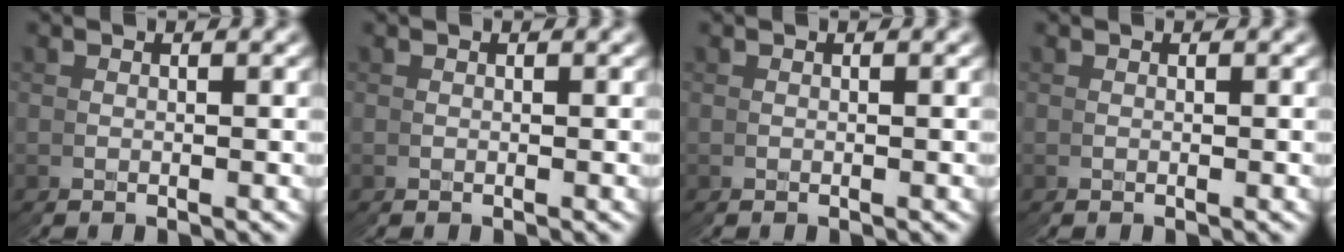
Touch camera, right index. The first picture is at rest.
{"total": 0.0}
{"total": 0.0}
{"total": 0.0}